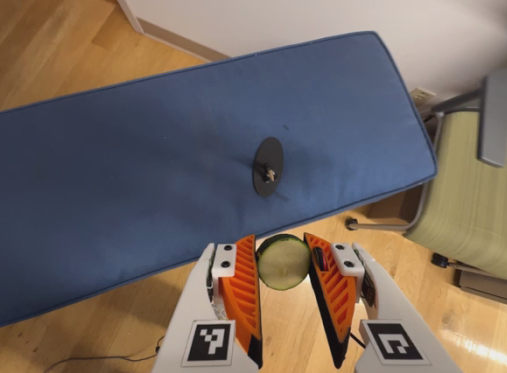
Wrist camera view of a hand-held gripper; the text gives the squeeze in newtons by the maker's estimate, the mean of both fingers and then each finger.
{"total": 9.8, "left": 9.8, "right": 9.7}